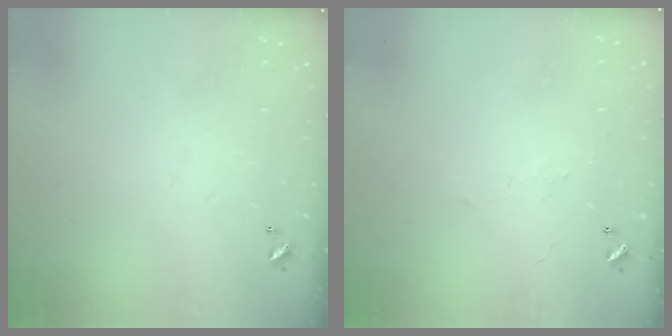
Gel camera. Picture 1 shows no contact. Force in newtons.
{"total": 2.0, "press": 1.9, "slide": 0.7}